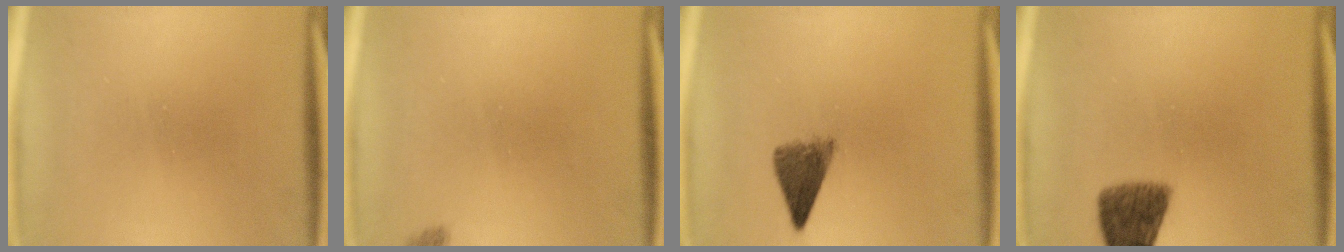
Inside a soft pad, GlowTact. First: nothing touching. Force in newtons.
{"total": 1.3}
{"total": 4.5}
{"total": 7.5}